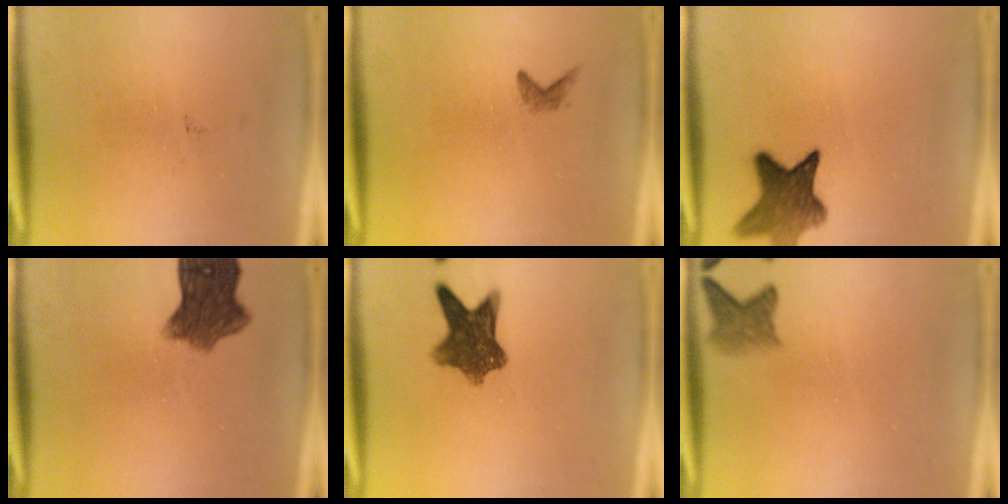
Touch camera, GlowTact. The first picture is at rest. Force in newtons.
{"total": 0.9}
{"total": 8.0}
{"total": 8.1}
{"total": 8.5}
{"total": 2.9}